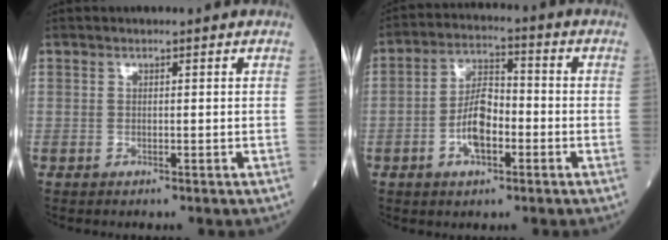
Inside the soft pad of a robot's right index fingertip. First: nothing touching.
{"total": 7.1, "force": [-2.3, 3.1, 6.0], "torque": [-0.122, 0.015, -0.043]}